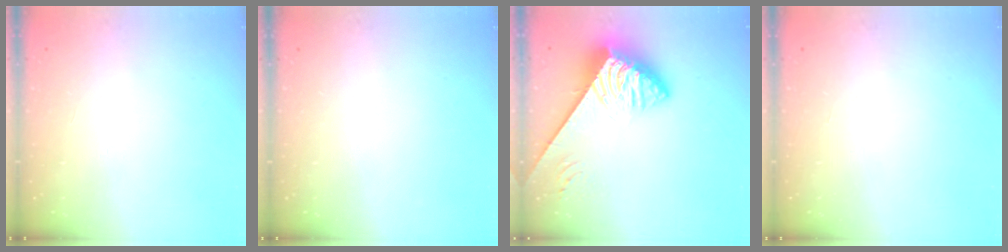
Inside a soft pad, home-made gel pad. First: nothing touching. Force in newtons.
{"total": 0.0}
{"total": 5.3, "press": 5.3, "slide": 0.7}
{"total": 0.0}